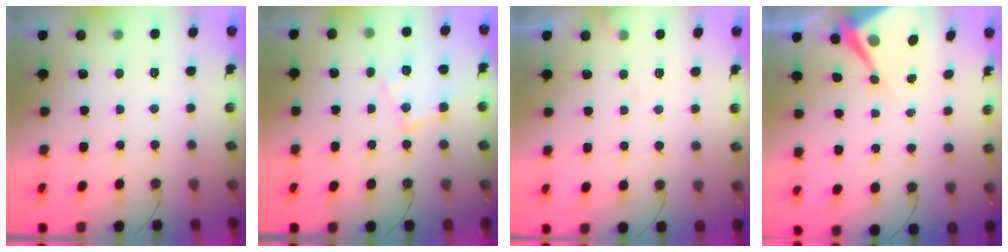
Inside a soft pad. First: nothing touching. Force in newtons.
{"total": 12.7, "press": 12.6, "slide": 0.8}
{"total": 4.3, "press": 4.2, "slide": 0.8}
{"total": 7.0, "press": 7.0, "slide": 0.3}